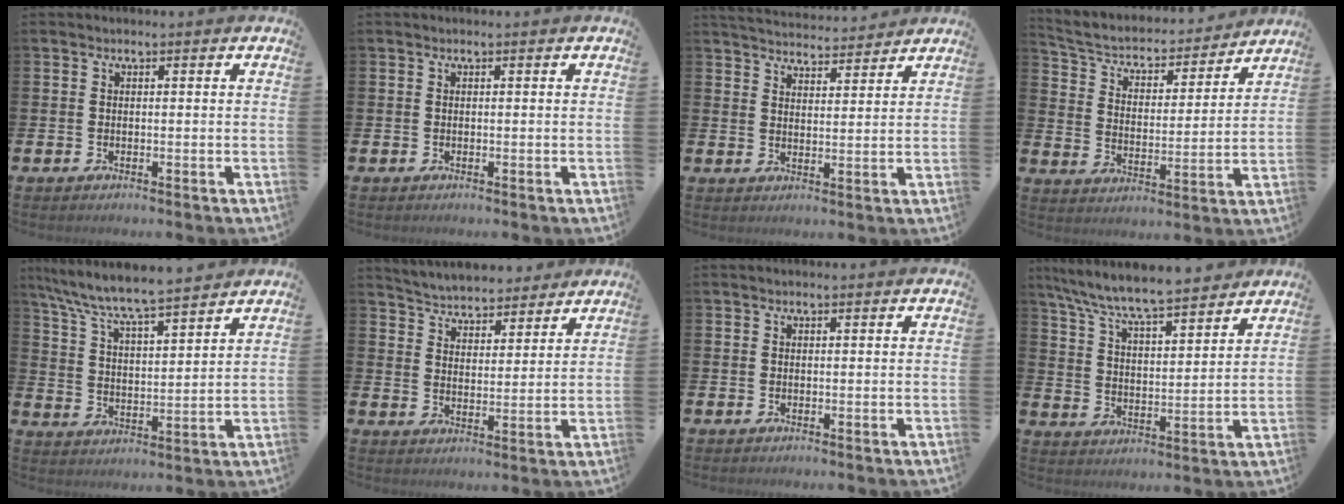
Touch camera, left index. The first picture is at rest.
{"total": 0.0}
{"total": 4.8, "force": [4.7, 0.6, 0.1], "torque": [-0.013, -0.032, 0.085]}
{"total": 5.0, "force": [4.5, 1.8, 1.2], "torque": [-0.052, -0.040, 0.068]}
{"total": 7.8, "force": [7.4, 0.4, 2.4], "torque": [-0.079, -0.052, 0.128]}
{"total": 4.9, "force": [4.8, 1.1, -0.1], "torque": [-0.018, -0.034, 0.083]}
{"total": 0.0}
{"total": 8.1, "force": [7.6, 0.7, 2.6], "torque": [-0.083, -0.053, 0.132]}